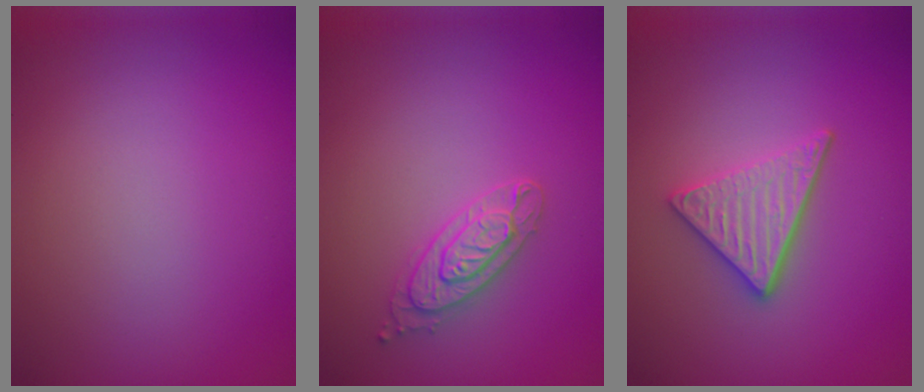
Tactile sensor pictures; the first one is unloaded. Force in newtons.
{"total": 2.5, "press": 2.4, "slide": 0.6}
{"total": 3.6, "press": 3.0, "slide": 1.9}